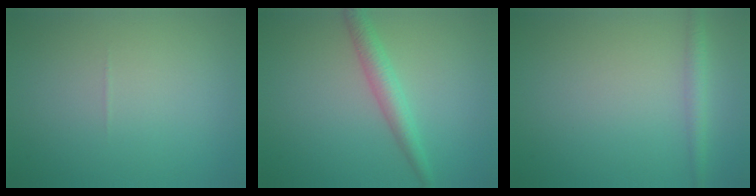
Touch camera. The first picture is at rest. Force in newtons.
{"total": 2.6, "press": 2.6, "slide": 0.2}
{"total": 1.6, "press": 1.6, "slide": 0.1}